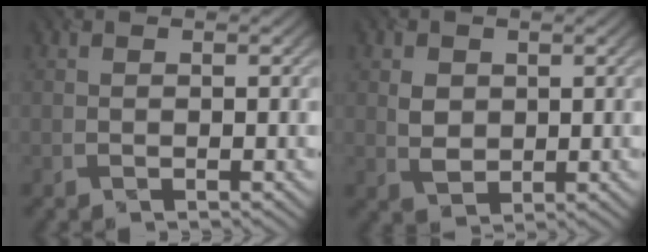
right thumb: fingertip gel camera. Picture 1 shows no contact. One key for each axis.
{"total": 3.0, "fx": 0.6, "fy": 2.4, "fz": 1.7, "tx": -0.040, "ty": -0.005, "tz": 0.013}